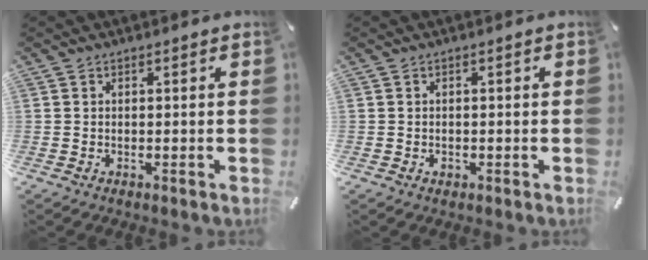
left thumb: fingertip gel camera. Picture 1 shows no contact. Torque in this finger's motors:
{"motor_torque": [0.12, 0.67, 0.01, -0.07, -0.01]}